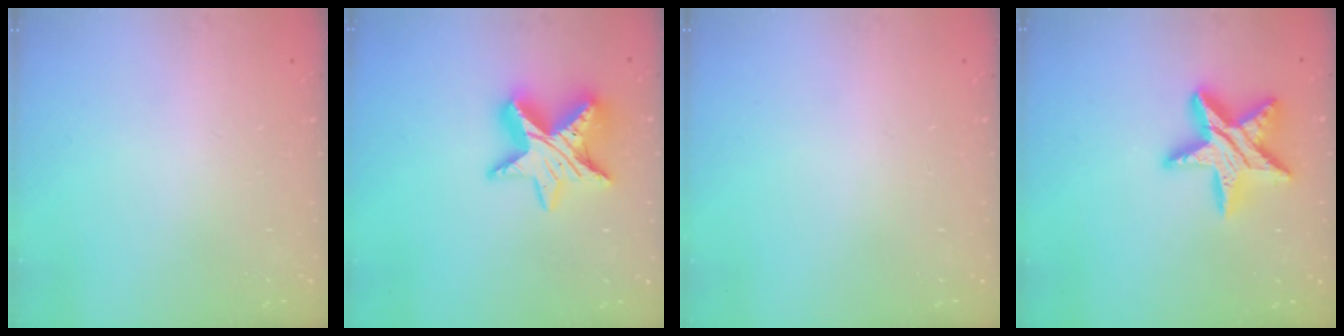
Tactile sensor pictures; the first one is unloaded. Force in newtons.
{"total": 13.7, "press": 13.7, "slide": 0.9}
{"total": 0.0}
{"total": 16.9, "press": 16.8, "slide": 1.4}